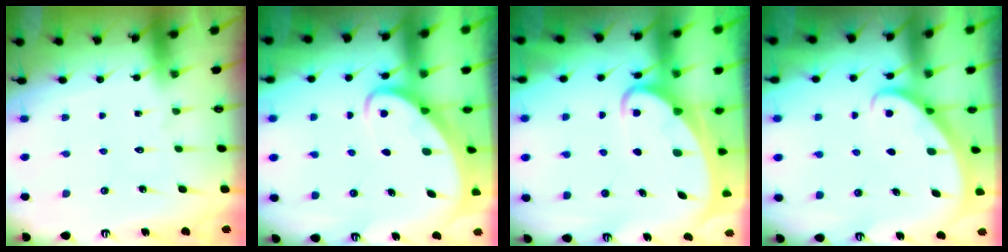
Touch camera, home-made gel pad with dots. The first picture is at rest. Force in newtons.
{"total": 2.8, "press": 2.8, "slide": 0.4}
{"total": 3.7, "press": 3.7, "slide": 0.4}
{"total": 2.9, "press": 2.9, "slide": 0.2}